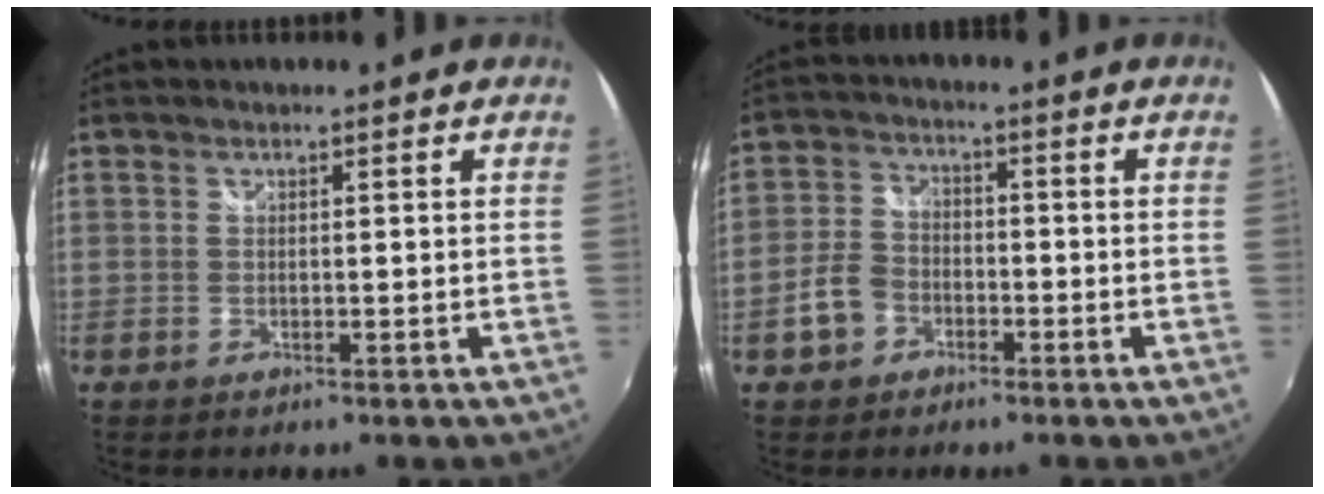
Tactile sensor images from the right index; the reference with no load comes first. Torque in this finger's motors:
{"motor_torque": [0.00, 0.03, -0.24, -0.12]}